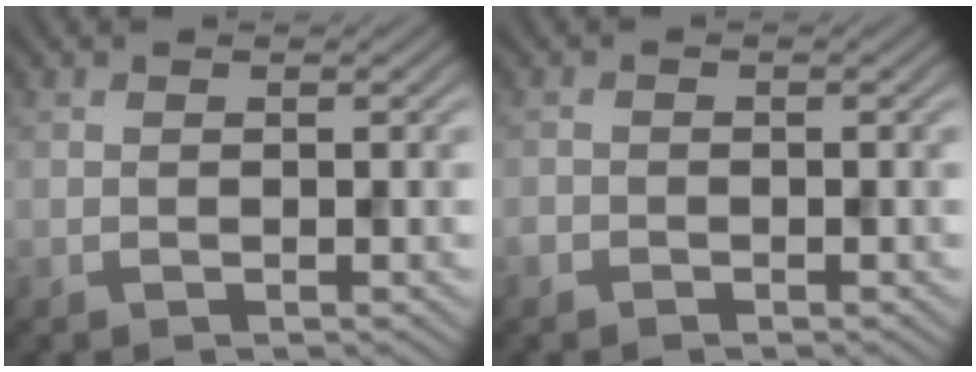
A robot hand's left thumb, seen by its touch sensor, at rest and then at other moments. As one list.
[{"total": 0.9, "force": [-0.7, 0.6, 0.1], "torque": [-0.001, -0.002, -0.017]}]